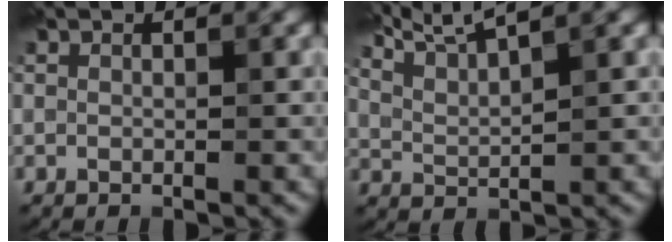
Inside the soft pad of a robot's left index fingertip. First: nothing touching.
{"total": 5.7, "force": [4.8, 0.9, 3.0], "torque": [-0.060, 0.018, 0.071]}